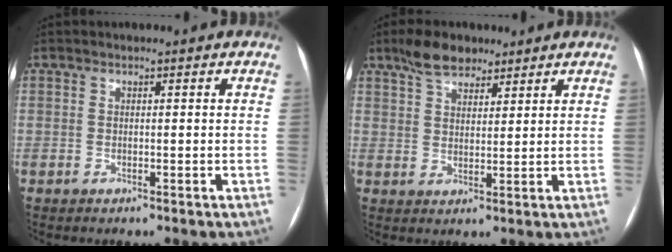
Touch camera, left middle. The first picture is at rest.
{"total": 6.0, "force": [4.6, 2.8, 2.8], "torque": [-0.054, 0.014, 0.084]}